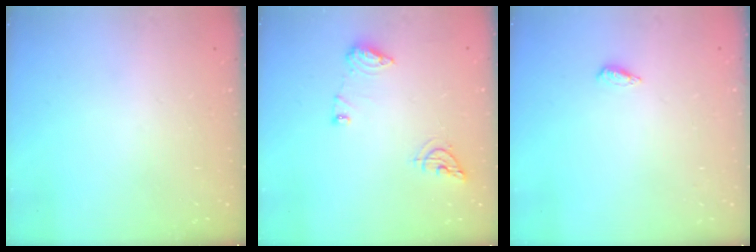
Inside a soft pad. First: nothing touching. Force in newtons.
{"total": 9.5, "press": 9.5, "slide": 0.9}
{"total": 2.7, "press": 2.7, "slide": 0.5}